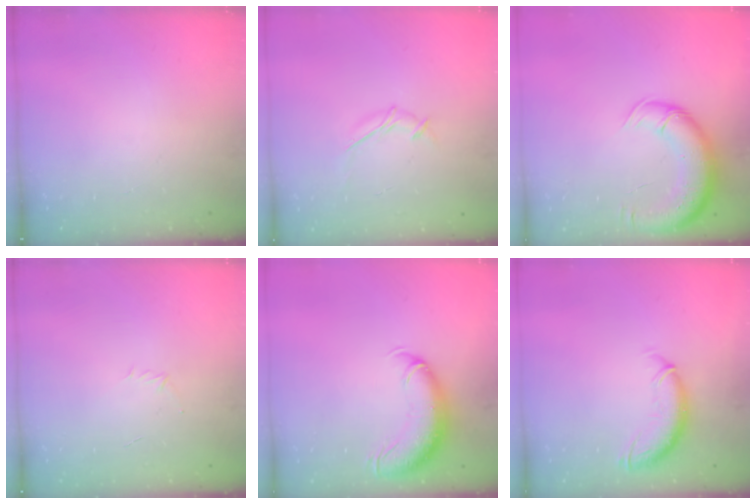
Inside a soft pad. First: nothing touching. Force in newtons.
{"total": 5.6, "press": 5.6, "slide": 0.2}
{"total": 13.2, "press": 12.8, "slide": 3.3}
{"total": 2.9, "press": 2.8, "slide": 0.7}
{"total": 11.9, "press": 11.6, "slide": 2.7}
{"total": 10.4, "press": 10.3, "slide": 0.9}